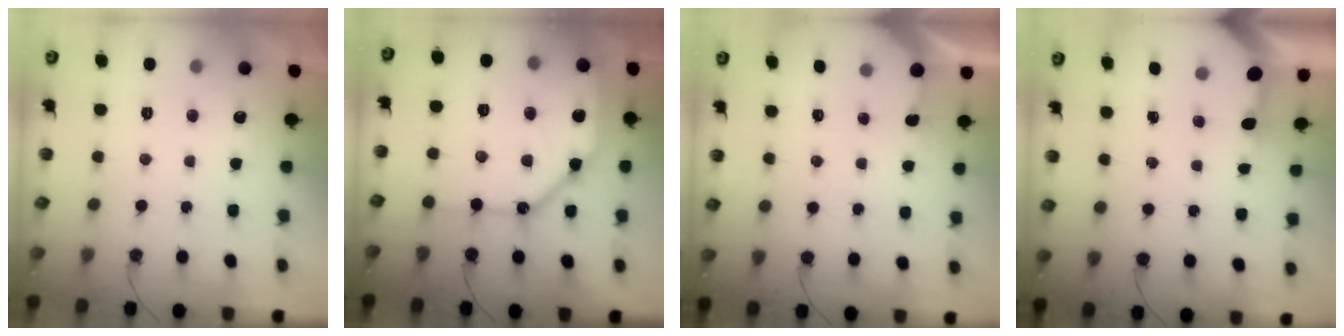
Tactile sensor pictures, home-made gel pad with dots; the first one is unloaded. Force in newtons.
{"total": 17.4, "press": 17.3, "slide": 1.8}
{"total": 1.6, "press": 1.6, "slide": 0.3}
{"total": 3.5, "press": 3.5, "slide": 0.4}